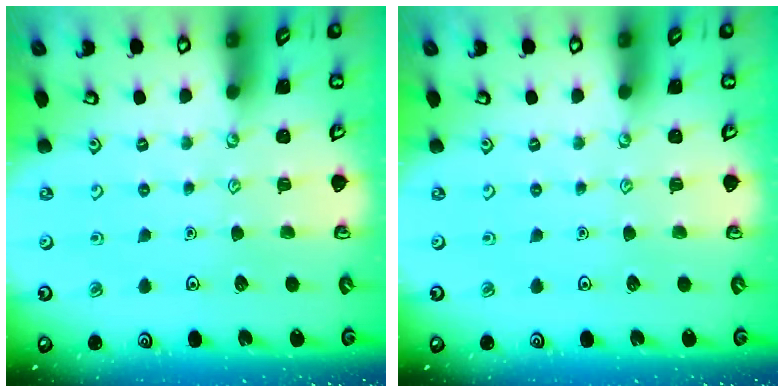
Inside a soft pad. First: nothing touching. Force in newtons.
{"total": 0.0}